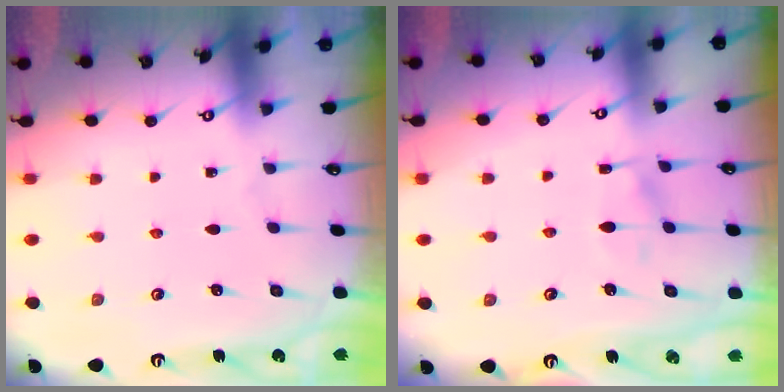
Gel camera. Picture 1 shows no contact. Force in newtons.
{"total": 6.7, "press": 6.7, "slide": 0.4}